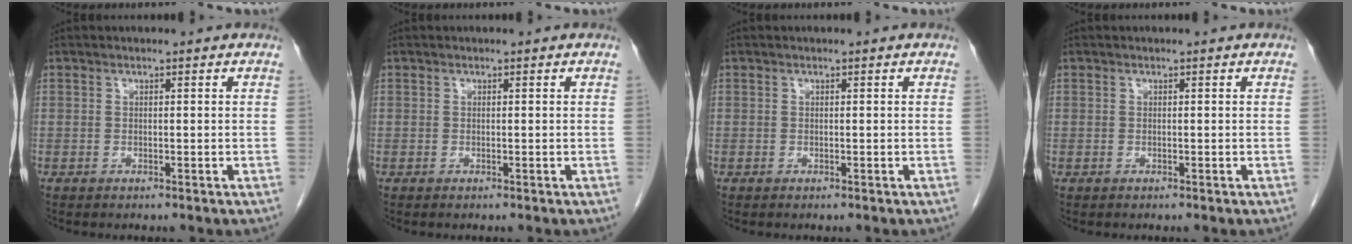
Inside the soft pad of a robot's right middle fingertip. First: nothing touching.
{"total": 0.0}
{"total": 0.0}
{"total": 0.0}